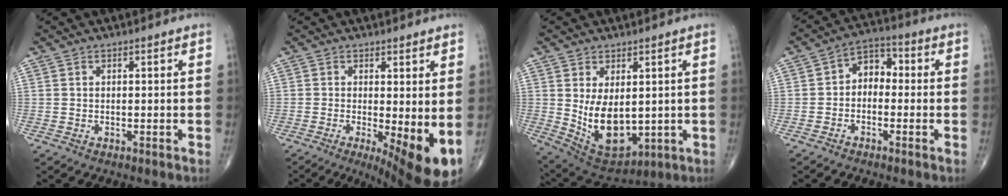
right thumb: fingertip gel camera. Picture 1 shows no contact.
{"total": 10.6, "force": [-1.6, 3.2, 10.0], "torque": [-0.142, -0.023, -0.015]}
{"total": 11.9, "force": [0.4, 6.8, 9.7], "torque": [-0.142, -0.018, 0.039]}
{"total": 5.9, "force": [-0.6, 4.2, 4.1], "torque": [-0.042, 0.029, -0.028]}